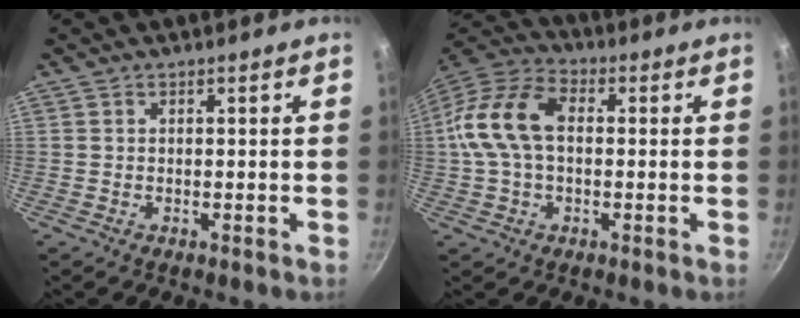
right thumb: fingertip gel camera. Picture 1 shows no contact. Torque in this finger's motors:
{"motor_torque": [1.42, 2.42, 1.13, -0.76, 0.23]}